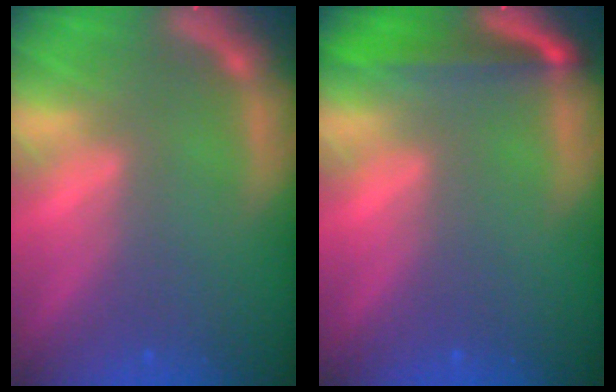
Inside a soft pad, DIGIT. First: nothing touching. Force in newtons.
{"total": 4.4}